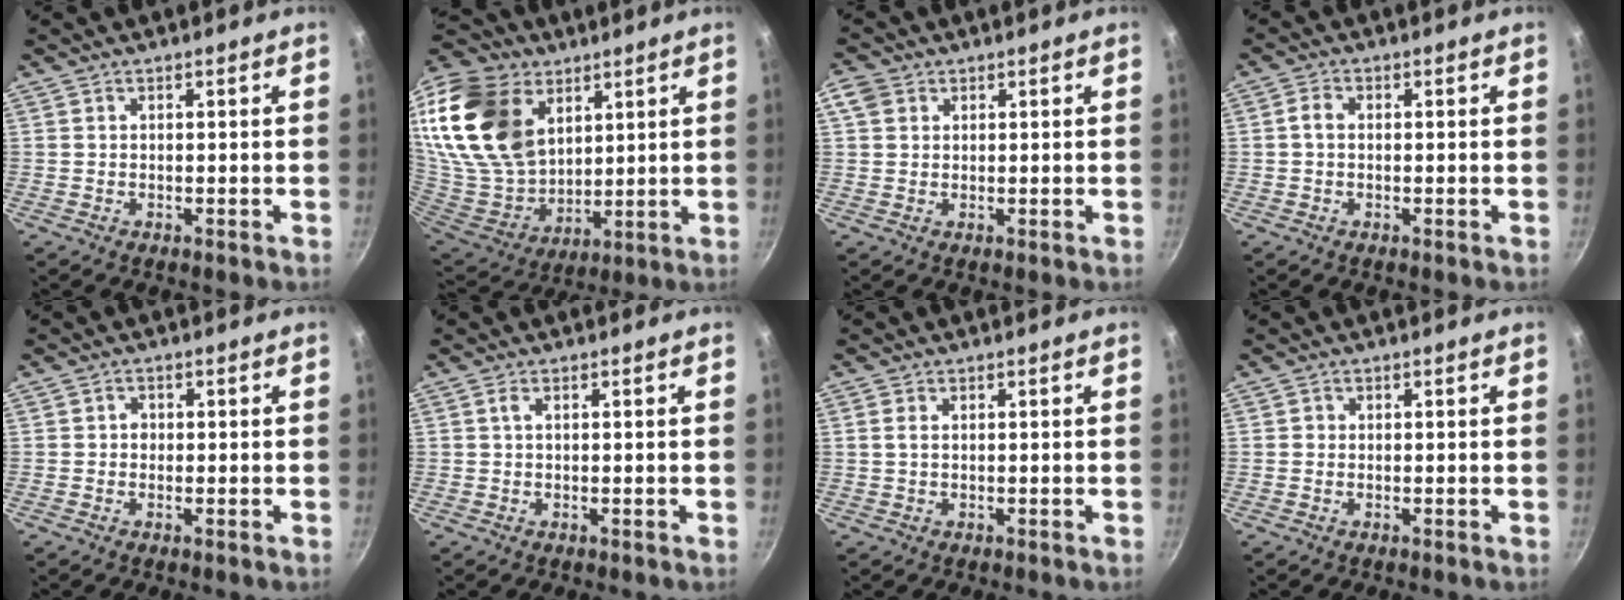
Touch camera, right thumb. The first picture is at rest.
{"total": 26.1, "force": [12.6, 17.2, 15.1], "torque": [-0.287, -0.049, 0.250]}
{"total": 3.6, "force": [1.3, 2.9, 1.7], "torque": [-0.024, 0.002, 0.021]}
{"total": 2.2, "force": [0.1, 1.6, 1.5], "torque": [-0.028, 0.007, -0.001]}
{"total": 1.5, "force": [-0.2, 1.2, 0.8], "torque": [-0.013, 0.001, -0.008]}
{"total": 1.2, "force": [0.2, 0.4, 1.2], "torque": [-0.025, 0.002, 0.000]}
{"total": 1.1, "force": [0.3, 0.7, 0.9], "torque": [-0.019, -0.001, 0.005]}
{"total": 0.7, "force": [-0.1, 0.7, 0.1], "torque": [0.002, 0.002, -0.004]}